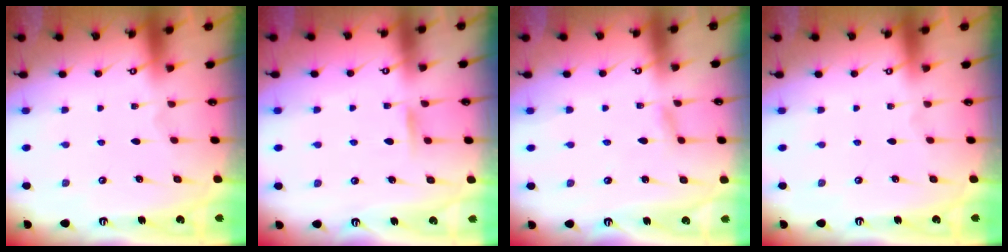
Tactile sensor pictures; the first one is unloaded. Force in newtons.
{"total": 6.2, "press": 6.1, "slide": 0.7}
{"total": 4.5, "press": 4.5, "slide": 0.6}
{"total": 0.0}